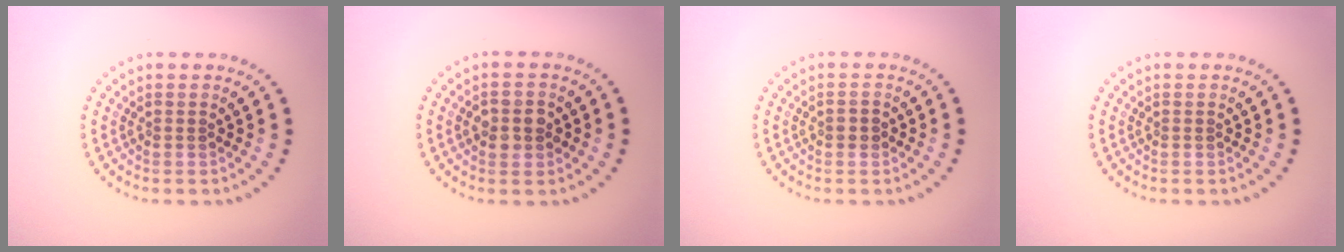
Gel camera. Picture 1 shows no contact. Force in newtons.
{"total": 2.5, "press": 2.4, "slide": 0.5}
{"total": 1.2, "press": 1.2, "slide": 0.2}
{"total": 0.0}